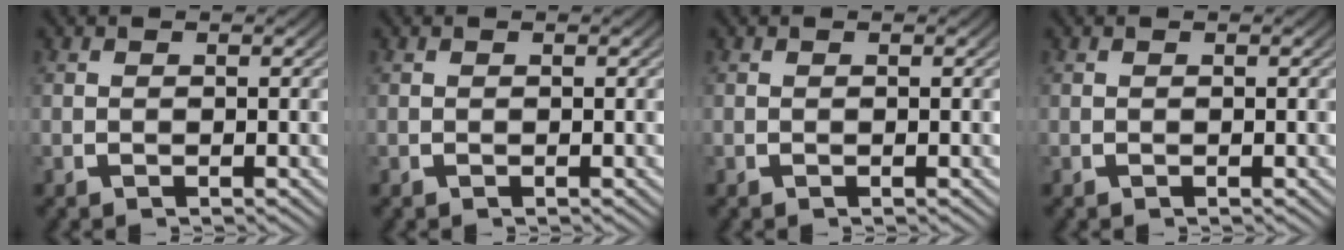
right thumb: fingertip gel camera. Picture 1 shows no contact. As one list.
[{"total": 0.0}, {"total": 0.0}, {"total": 0.0}]